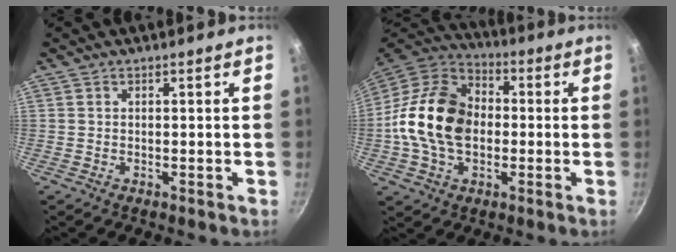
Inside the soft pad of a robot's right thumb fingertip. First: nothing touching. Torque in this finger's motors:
{"motor_torque": [2.03, 2.98, 1.17, -1.14, 0.53]}